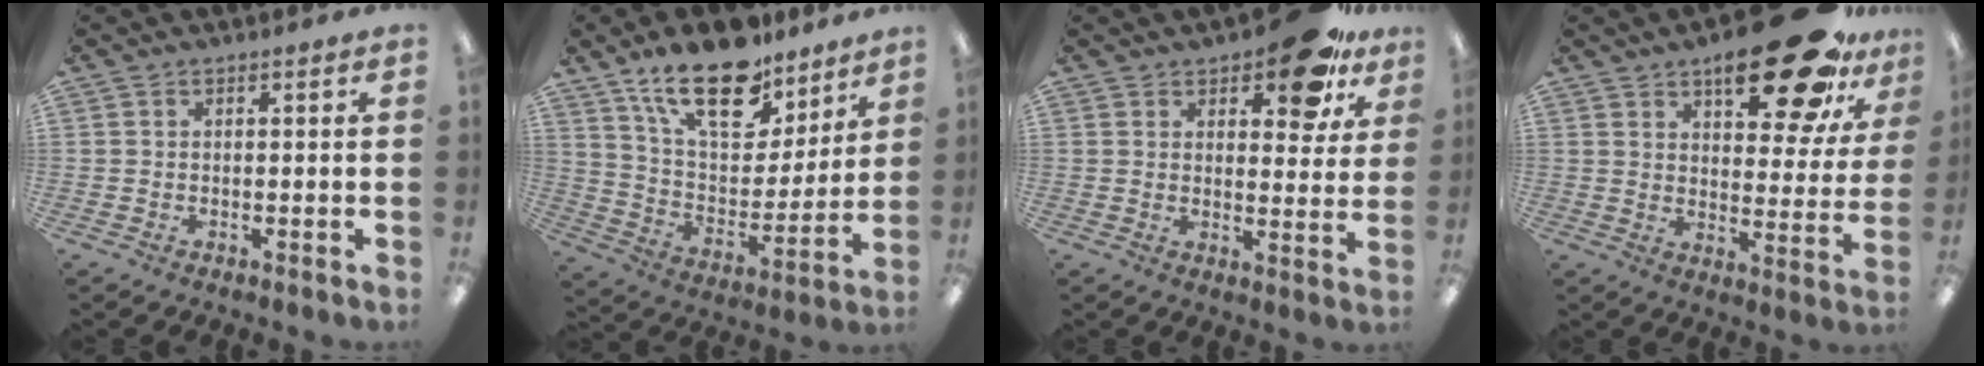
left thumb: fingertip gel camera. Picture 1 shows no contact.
{"total": 20.7, "force": [14.3, 9.8, 11.4], "torque": [-0.195, -0.078, 0.253]}
{"total": 12.4, "force": [8.4, 5.1, 7.6], "torque": [-0.095, -0.043, 0.141]}
{"total": 22.3, "force": [14.2, 8.9, 14.8], "torque": [-0.192, -0.084, 0.226]}